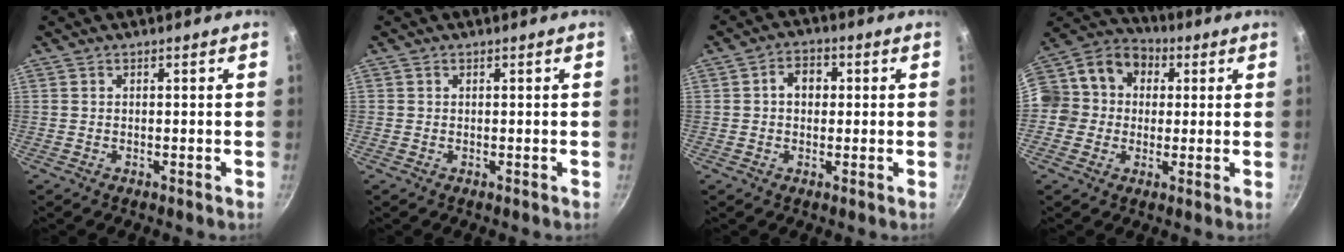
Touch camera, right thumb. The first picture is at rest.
{"total": 0.0}
{"total": 4.9, "force": [0.6, 3.9, 3.0], "torque": [-0.021, 0.010, 0.003]}
{"total": 15.3, "force": [1.6, 13.7, 6.6], "torque": [-0.097, 0.044, 0.006]}